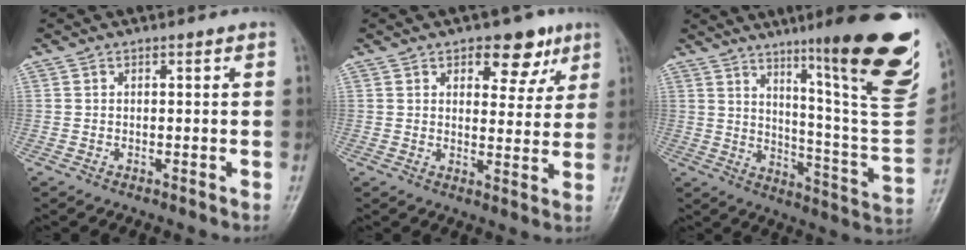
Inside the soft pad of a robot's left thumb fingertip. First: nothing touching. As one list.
[{"total": 8.4, "force": [4.7, 4.7, 5.2], "torque": [-0.029, -0.019, 0.058]}, {"total": 25.3, "force": [14.5, 3.0, 20.6], "torque": [-0.257, -0.075, 0.219]}]